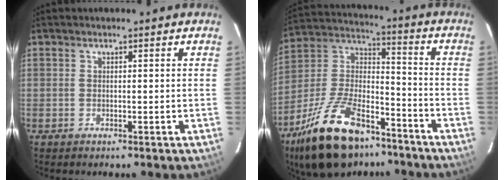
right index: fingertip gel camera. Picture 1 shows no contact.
{"total": 23.4, "force": [-15.4, 10.9, 13.9], "torque": [-0.282, 0.008, -0.256]}